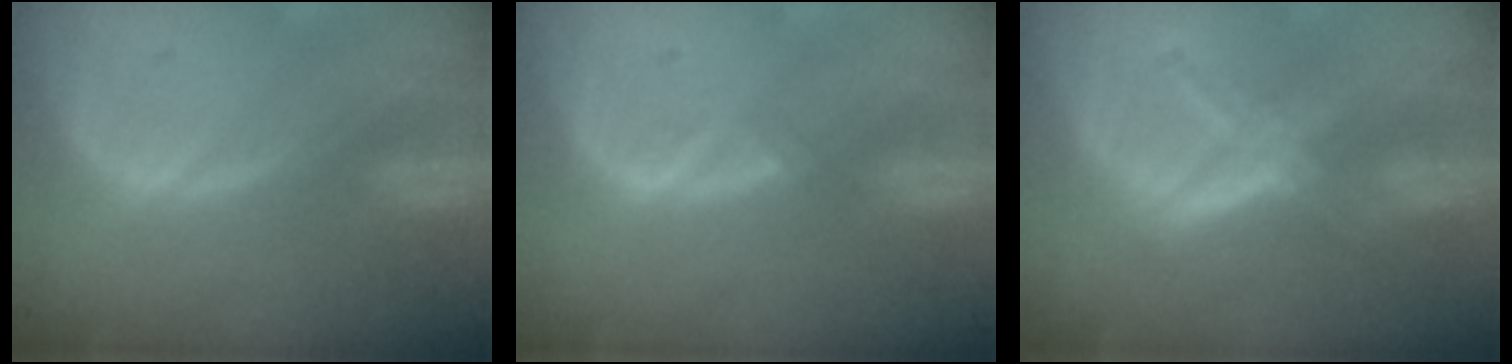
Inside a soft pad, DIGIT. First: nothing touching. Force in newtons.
{"total": 1.0, "press": 0.9, "slide": 0.5}
{"total": 5.8, "press": 5.5, "slide": 1.8}